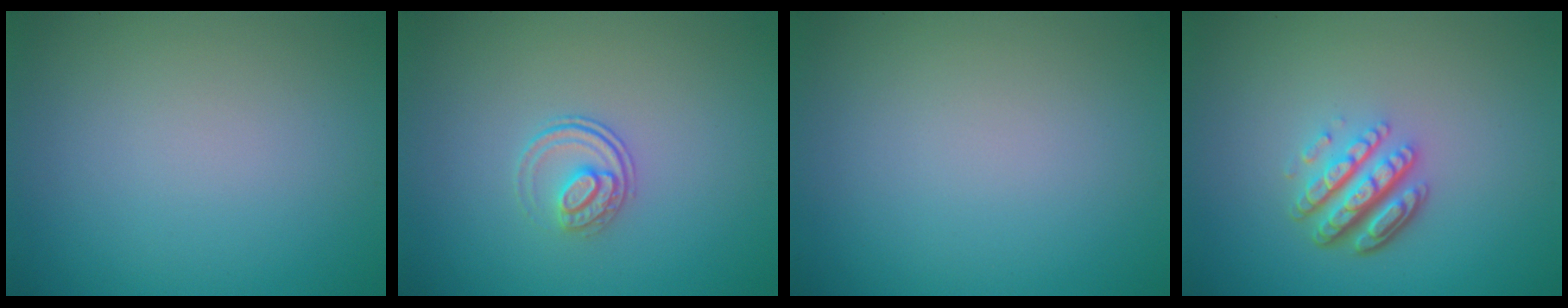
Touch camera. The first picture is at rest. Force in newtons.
{"total": 2.0, "press": 1.4, "slide": 1.3}
{"total": 0.0}
{"total": 4.9, "press": 3.4, "slide": 3.5}